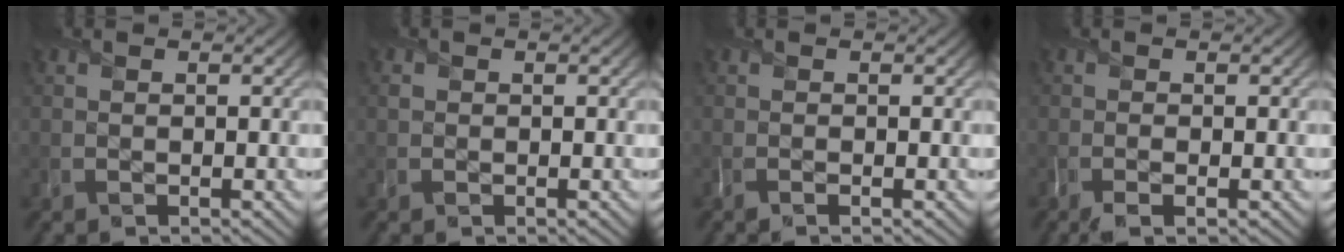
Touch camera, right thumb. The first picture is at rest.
{"total": 0.6, "force": [0.2, 0.6, -0.1], "torque": [0.002, -0.001, 0.000]}
{"total": 0.6, "force": [-0.5, 0.1, 0.4], "torque": [-0.010, -0.004, -0.012]}
{"total": 0.9, "force": [-0.6, -0.1, 0.6], "torque": [-0.010, 0.000, -0.016]}